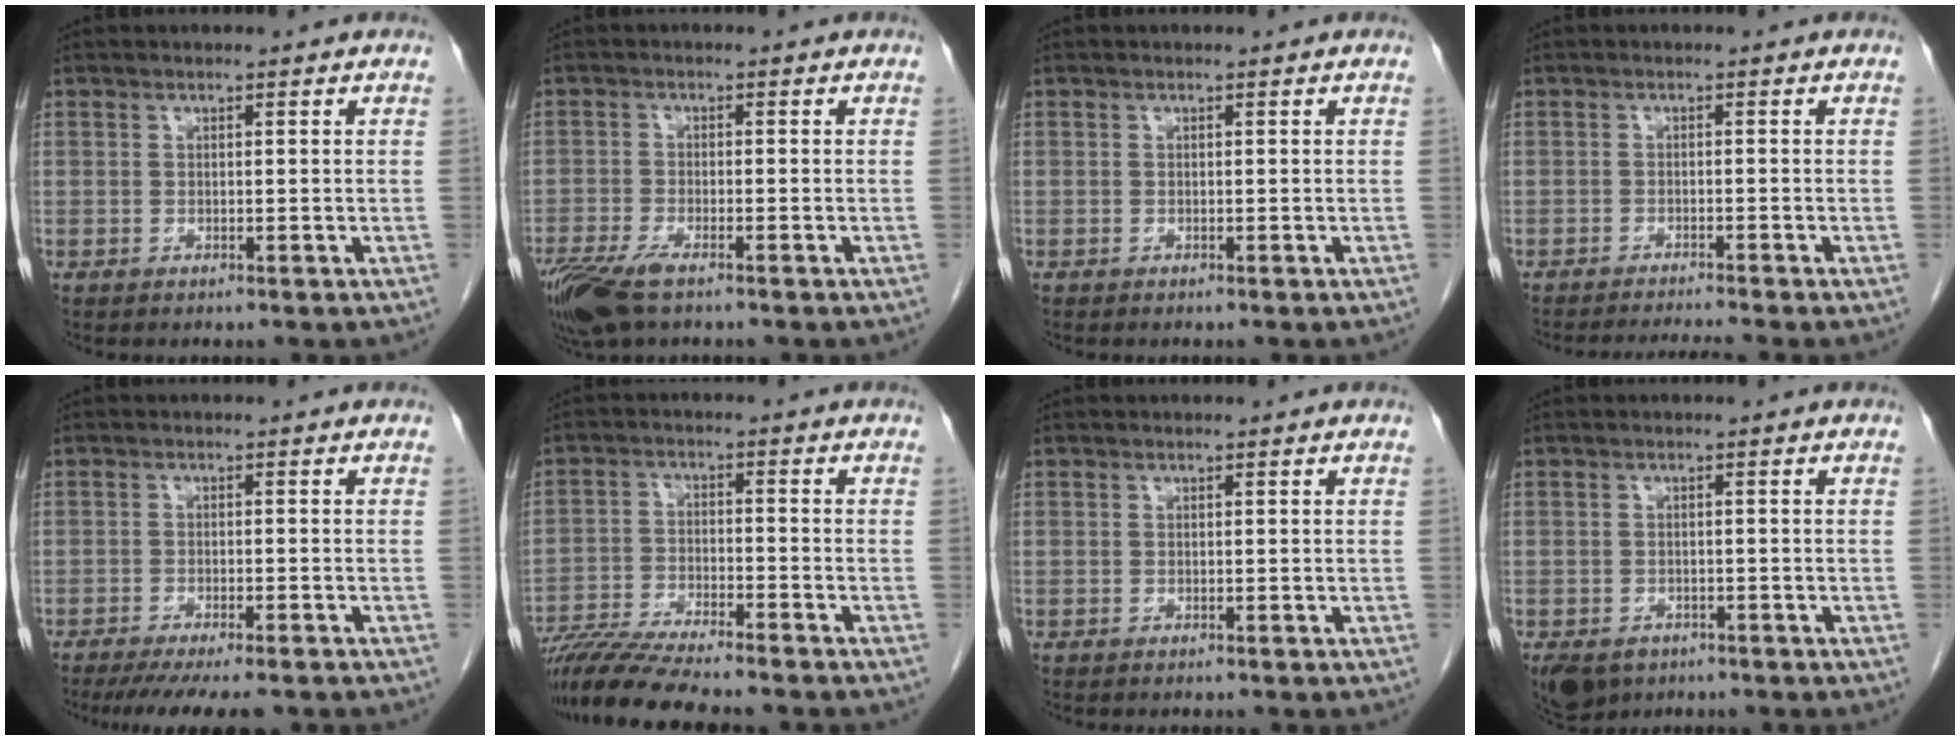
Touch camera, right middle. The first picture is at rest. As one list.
[{"total": 7.9, "force": [-5.4, 2.4, 5.2], "torque": [-0.103, -0.019, -0.098]}, {"total": 0.0}, {"total": 4.5, "force": [-4.1, -1.4, 1.2], "torque": [-0.015, -0.013, -0.065]}, {"total": 10.6, "force": [-8.8, 1.7, 5.6], "torque": [-0.072, -0.016, -0.123]}, {"total": 12.7, "force": [-11.1, 0.6, 6.2], "torque": [-0.103, -0.023, -0.182]}, {"total": 0.0}, {"total": 7.1, "force": [-4.3, 4.9, 2.6], "torque": [-0.056, -0.006, -0.064]}]